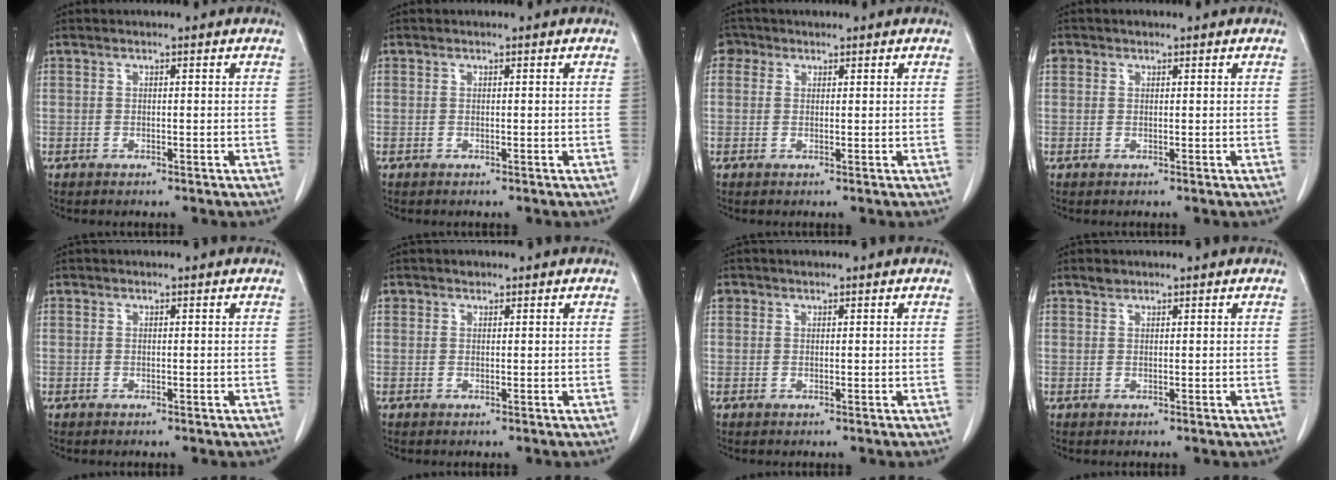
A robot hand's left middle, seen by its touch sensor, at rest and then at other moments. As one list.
[{"total": 0.0}, {"total": 2.2, "force": [1.2, 1.8, 0.3], "torque": [-0.003, 0.008, 0.017]}, {"total": 1.3, "force": [0.7, 1.1, 0.3], "torque": [-0.001, 0.008, 0.011]}, {"total": 0.0}, {"total": 0.9, "force": [0.7, 0.6, 0.1], "torque": [0.000, 0.004, 0.010]}, {"total": 1.2, "force": [0.8, 0.8, 0.2], "torque": [-0.003, 0.010, 0.014]}, {"total": 0.9, "force": [0.8, 0.3, 0.1], "torque": [-0.004, -0.001, 0.014]}]